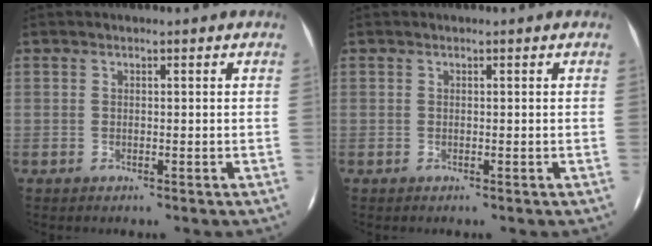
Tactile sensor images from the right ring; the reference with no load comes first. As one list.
[{"total": 0.0}]